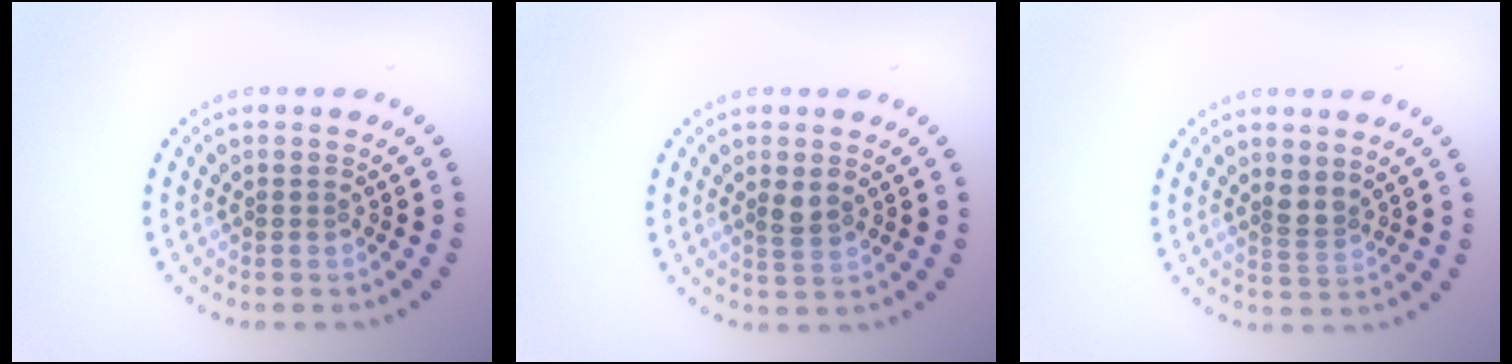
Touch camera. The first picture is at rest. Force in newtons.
{"total": 1.5, "press": 1.4, "slide": 0.5}
{"total": 1.8, "press": 1.3, "slide": 1.2}